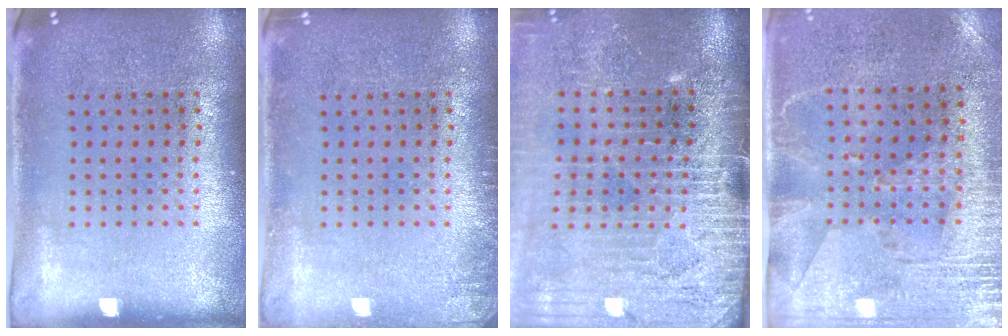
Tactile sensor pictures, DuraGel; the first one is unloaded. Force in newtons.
{"total": 1.1, "press": 1.1, "slide": 0.2}
{"total": 4.2, "press": 3.6, "slide": 2.0}
{"total": 2.8, "press": 2.4, "slide": 1.5}